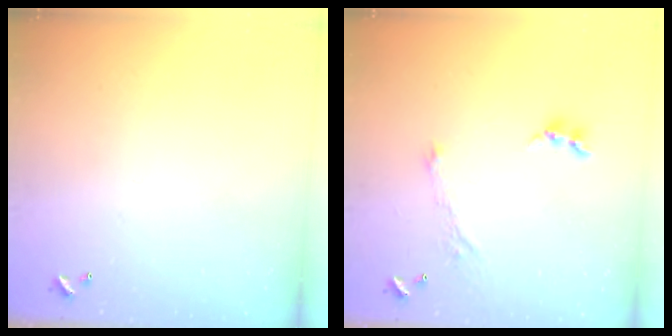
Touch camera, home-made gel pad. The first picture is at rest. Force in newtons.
{"total": 2.9, "press": 2.8, "slide": 0.4}